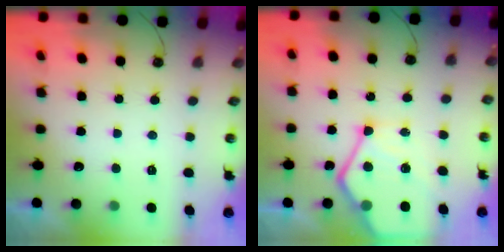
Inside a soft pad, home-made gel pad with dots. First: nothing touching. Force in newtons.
{"total": 15.8, "press": 15.7, "slide": 1.6}